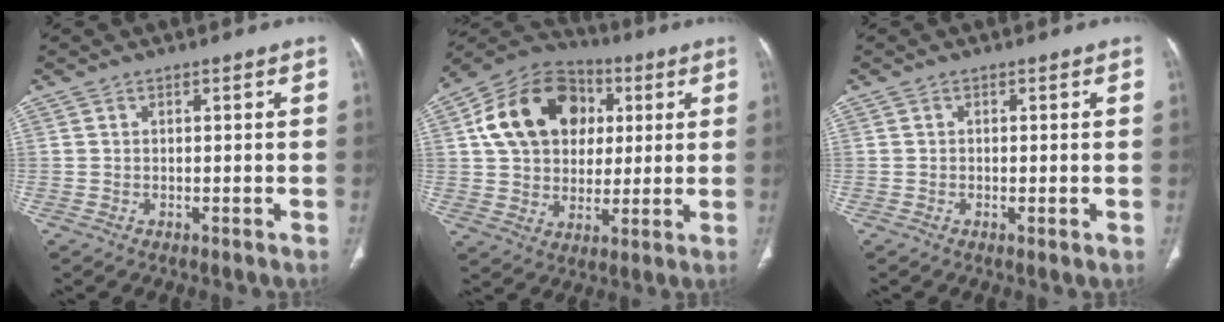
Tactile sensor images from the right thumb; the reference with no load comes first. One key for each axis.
{"total": 18.5, "fx": 4.6, "fy": 14.2, "fz": 11.0, "tx": -0.169, "ty": 0.012, "tz": 0.074}
{"total": 0.8, "fx": -0.3, "fy": 0.2, "fz": 0.7, "tx": -0.018, "ty": -0.004, "tz": -0.005}